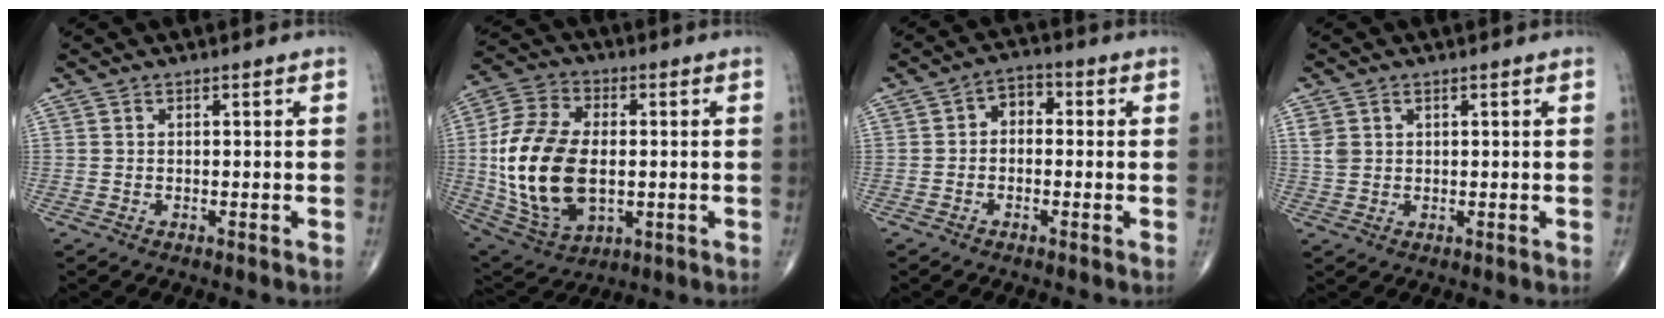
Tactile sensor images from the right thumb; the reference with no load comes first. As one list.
[{"total": 20.6, "force": [-0.9, 12.4, 16.5], "torque": [-0.329, -0.003, -0.005]}, {"total": 4.1, "force": [0.0, 3.0, 2.8], "torque": [-0.021, 0.018, -0.016]}, {"total": 2.6, "force": [0.9, 2.0, 1.3], "torque": [-0.024, 0.000, 0.025]}]